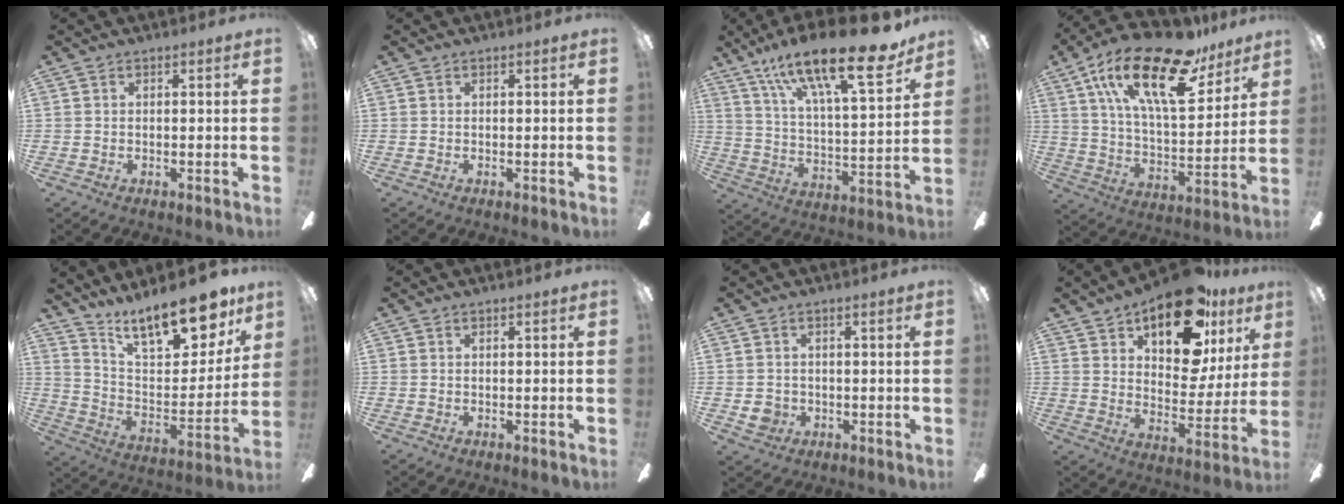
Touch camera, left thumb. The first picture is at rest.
{"total": 0.0}
{"total": 24.7, "force": [17.0, 6.6, 16.7], "torque": [-0.272, -0.100, 0.276]}
{"total": 24.5, "force": [14.9, 9.6, 16.9], "torque": [-0.296, -0.076, 0.252]}
{"total": 19.2, "force": [14.4, 7.4, 10.3], "torque": [-0.155, -0.099, 0.249]}
{"total": 0.0}
{"total": 3.2, "force": [-0.4, 3.1, 0.8], "torque": [-0.016, 0.001, -0.009]}
{"total": 20.7, "force": [13.4, 9.7, 12.5], "torque": [-0.178, -0.071, 0.223]}